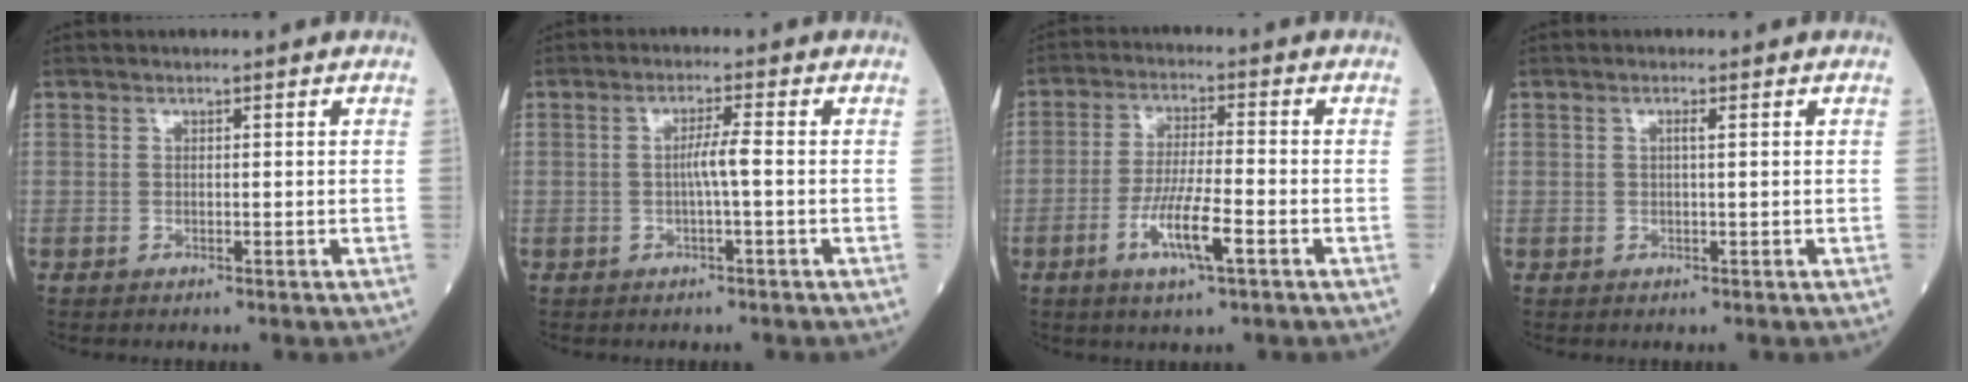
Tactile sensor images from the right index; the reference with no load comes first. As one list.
[{"total": 2.9, "force": [-0.4, -0.4, 2.8], "torque": [-0.048, 0.001, -0.008]}, {"total": 6.8, "force": [-2.7, 0.5, 6.2], "torque": [-0.120, -0.009, -0.051]}, {"total": 0.9, "force": [0.3, 0.0, 0.9], "torque": [-0.017, 0.002, 0.003]}]